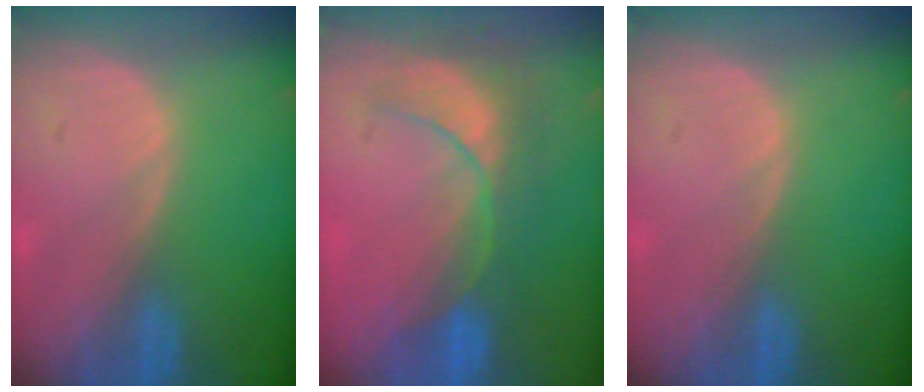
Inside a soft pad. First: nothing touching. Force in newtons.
{"total": 8.4, "press": 7.6, "slide": 3.6}
{"total": 0.0}